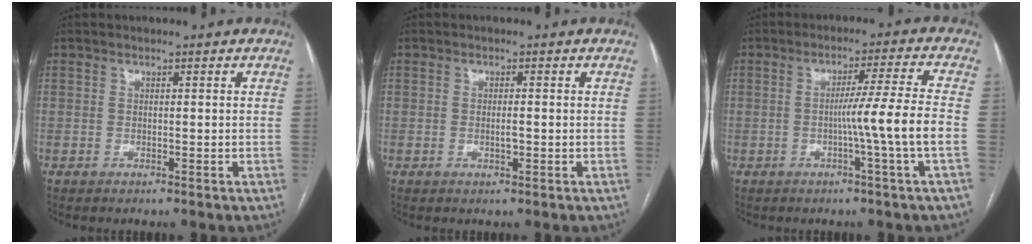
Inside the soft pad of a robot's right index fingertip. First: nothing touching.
{"total": 1.6, "force": [-0.3, 0.4, 1.6], "torque": [-0.030, -0.001, -0.005]}
{"total": 8.1, "force": [-1.9, -2.5, 7.5], "torque": [-0.116, -0.001, -0.030]}